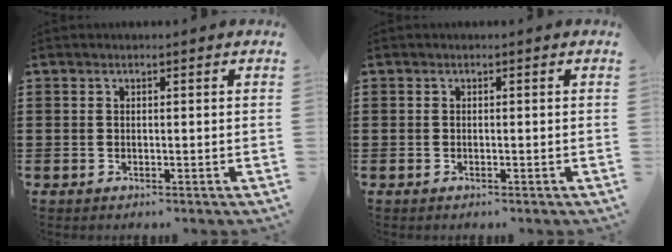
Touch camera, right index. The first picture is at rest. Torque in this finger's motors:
{"motor_torque": [-0.34, 0.33, -0.01, -0.01]}